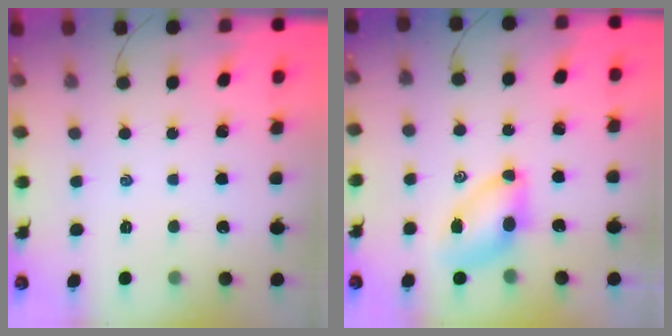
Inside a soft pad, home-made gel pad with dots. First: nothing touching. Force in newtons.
{"total": 7.1, "press": 7.1, "slide": 0.8}